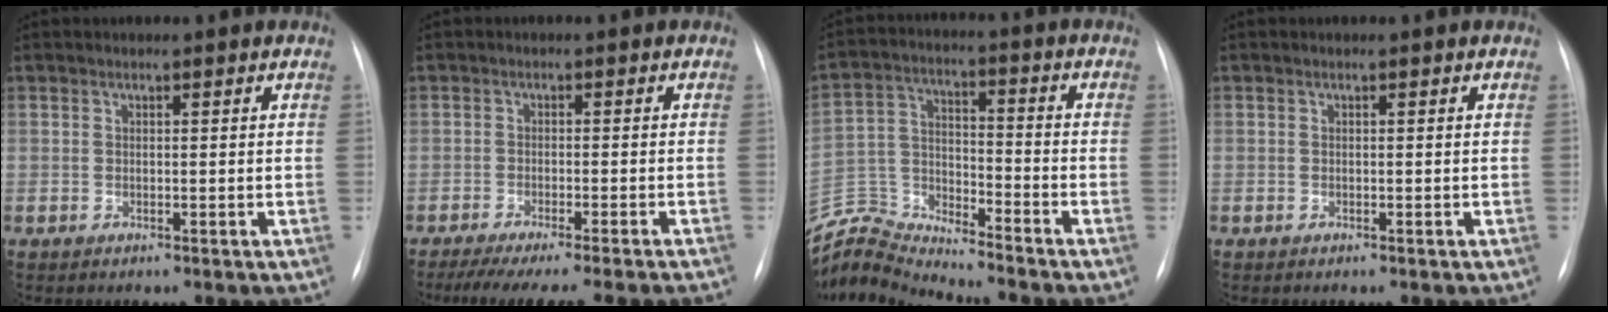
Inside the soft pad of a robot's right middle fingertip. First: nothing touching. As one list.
[{"total": 14.2, "force": [-12.5, -0.7, 6.5], "torque": [-0.087, -0.033, -0.170]}, {"total": 11.5, "force": [-11.4, -1.1, -0.8], "torque": [0.008, 0.044, -0.220]}, {"total": 0.0}]